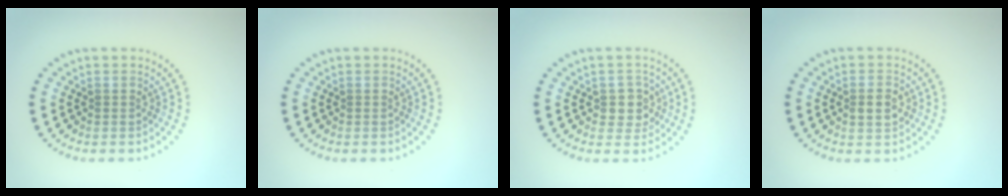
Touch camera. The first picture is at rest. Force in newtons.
{"total": 0.0}
{"total": 2.3, "press": 2.1, "slide": 1.1}
{"total": 2.4, "press": 2.4, "slide": 0.0}